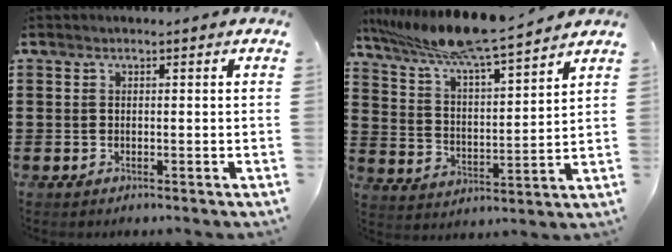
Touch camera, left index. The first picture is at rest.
{"total": 9.1, "force": [8.2, -0.5, 4.0], "torque": [-0.110, -0.050, 0.138]}